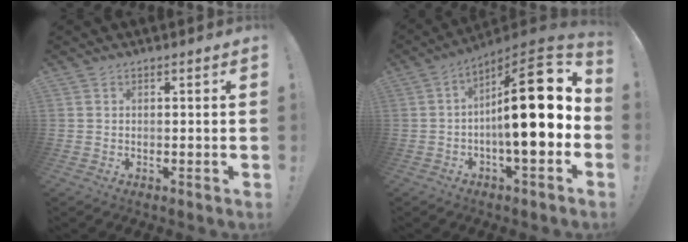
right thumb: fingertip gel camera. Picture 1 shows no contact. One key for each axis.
{"total": 20.7, "fx": 0.8, "fy": 5.3, "fz": 20.0, "tx": -0.301, "ty": -0.003, "tz": 0.008}